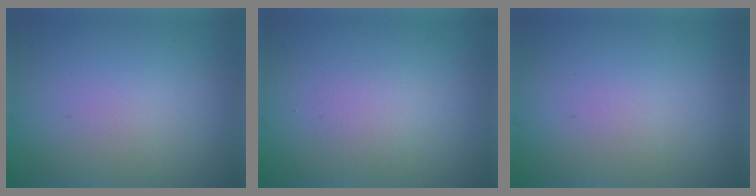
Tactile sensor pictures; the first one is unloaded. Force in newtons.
{"total": 1.3, "press": 1.3, "slide": 0.1}
{"total": 0.0}